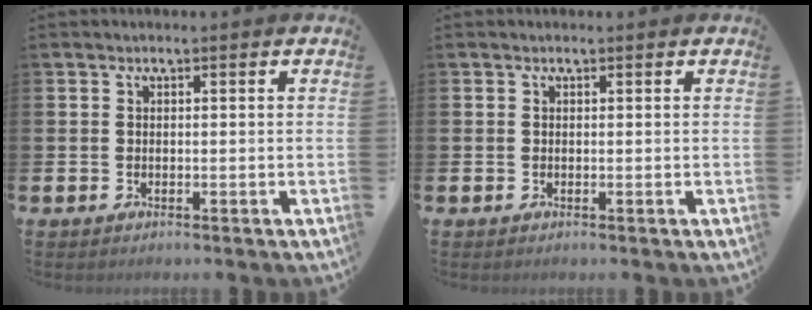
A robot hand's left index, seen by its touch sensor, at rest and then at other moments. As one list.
[{"total": 0.0}]